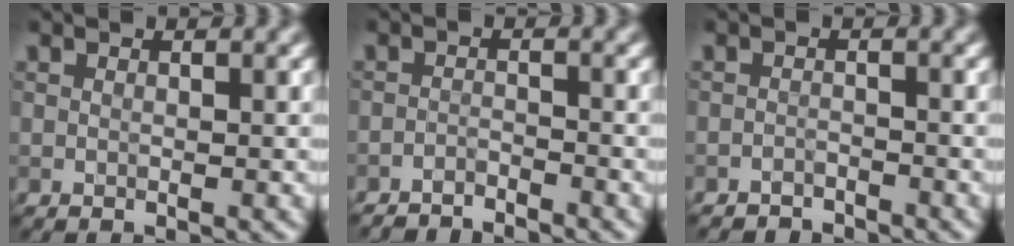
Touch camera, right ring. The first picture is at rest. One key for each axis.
{"total": 3.0, "fx": -2.9, "fy": 0.4, "fz": 0.4, "tx": -0.004, "ty": -0.008, "tz": -0.053}
{"total": 2.0, "fx": -1.9, "fy": 0.4, "fz": 0.0, "tx": 0.006, "ty": 0.001, "tz": -0.036}